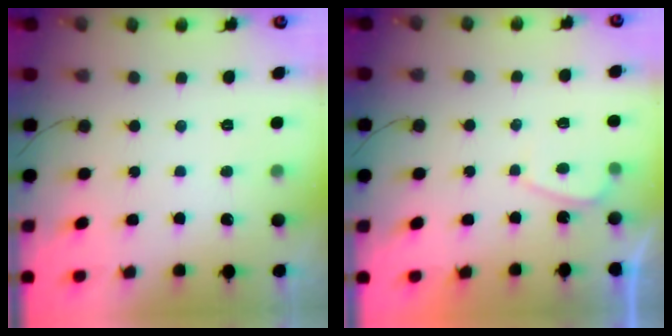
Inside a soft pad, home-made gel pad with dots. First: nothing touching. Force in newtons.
{"total": 0.8, "press": 0.6, "slide": 0.5}